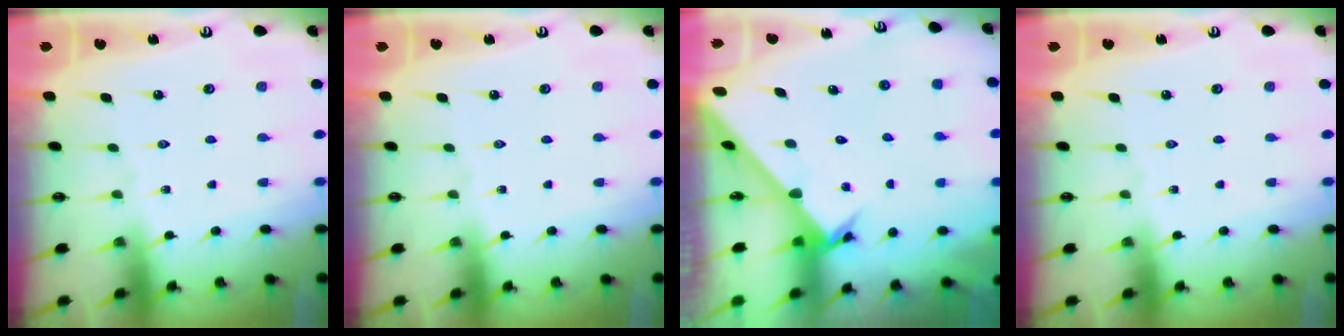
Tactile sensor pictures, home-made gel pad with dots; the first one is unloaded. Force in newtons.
{"total": 0.0}
{"total": 2.6, "press": 2.6, "slide": 0.3}
{"total": 0.0}